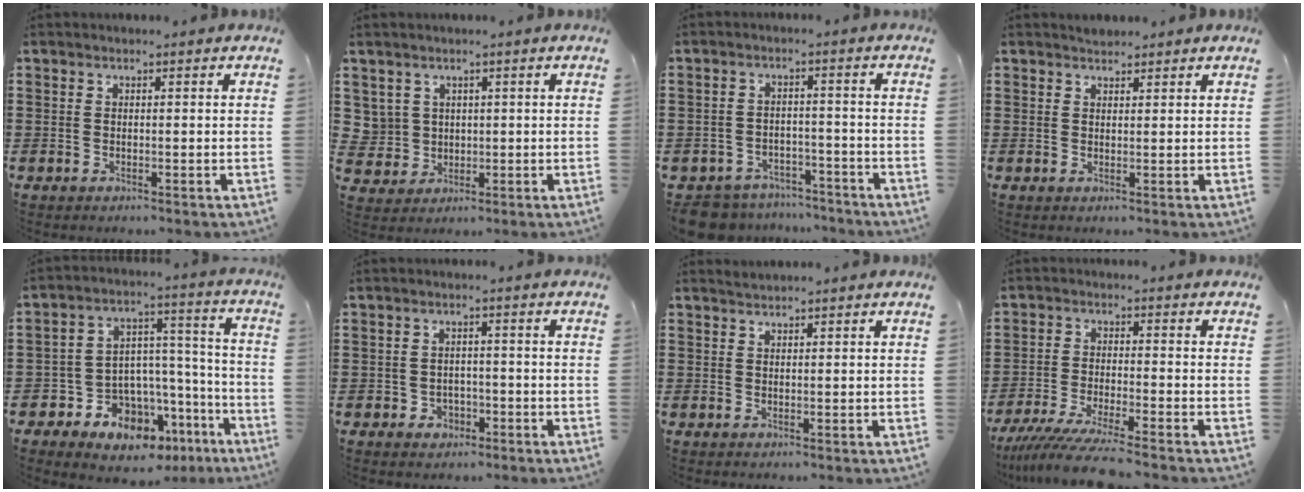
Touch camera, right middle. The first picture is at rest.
{"total": 3.5, "force": [0.9, 3.4, 0.3], "torque": [-0.026, 0.009, 0.016]}
{"total": 5.4, "force": [-5.4, 0.7, 0.2], "torque": [-0.016, 0.007, -0.114]}
{"total": 1.4, "force": [1.3, 0.4, -0.1], "torque": [0.006, 0.000, 0.024]}
{"total": 8.5, "force": [-6.6, 5.1, 1.4], "torque": [-0.038, 0.016, -0.117]}
{"total": 2.0, "force": [-1.4, 1.3, 0.6], "torque": [-0.017, -0.001, -0.033]}
{"total": 0.9, "force": [0.9, -0.1, 0.0], "torque": [-0.002, -0.003, 0.017]}
{"total": 6.4, "force": [-5.6, -0.5, 3.1], "torque": [-0.076, -0.025, -0.108]}